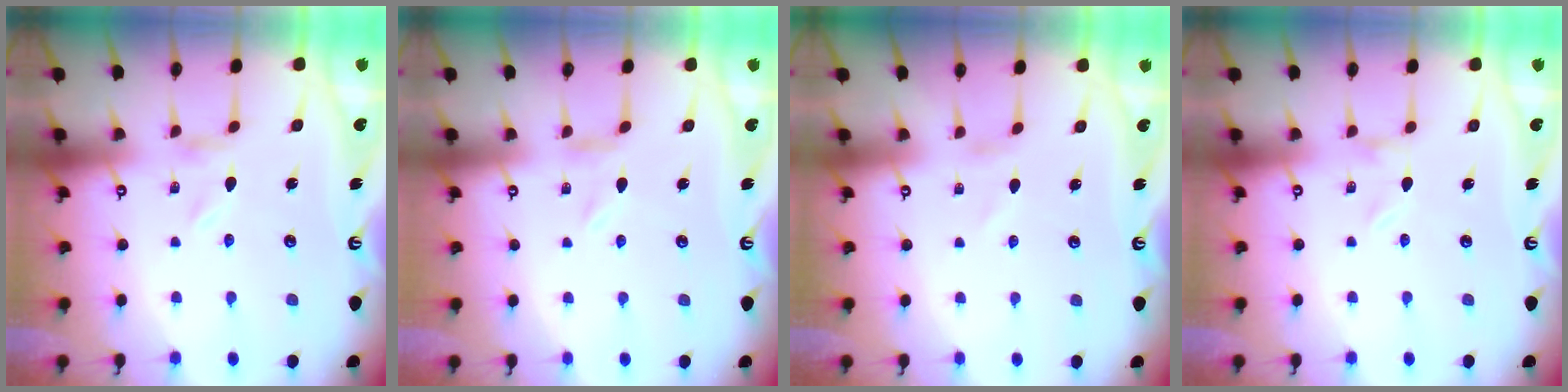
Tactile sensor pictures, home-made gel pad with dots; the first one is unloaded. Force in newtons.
{"total": 0.0}
{"total": 0.8, "press": 0.7, "slide": 0.3}
{"total": 0.0}